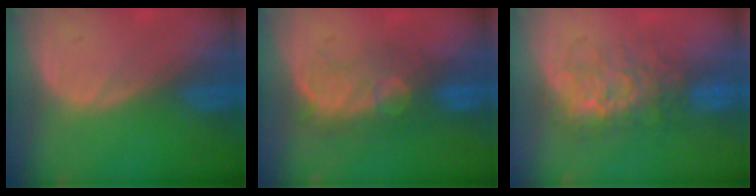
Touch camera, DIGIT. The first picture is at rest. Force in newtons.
{"total": 7.9, "press": 7.6, "slide": 2.2}
{"total": 8.0, "press": 7.8, "slide": 2.1}